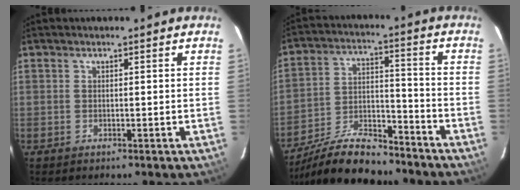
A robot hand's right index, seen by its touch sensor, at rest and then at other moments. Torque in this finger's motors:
{"motor_torque": [-0.02, -0.05, -0.12, -0.13]}